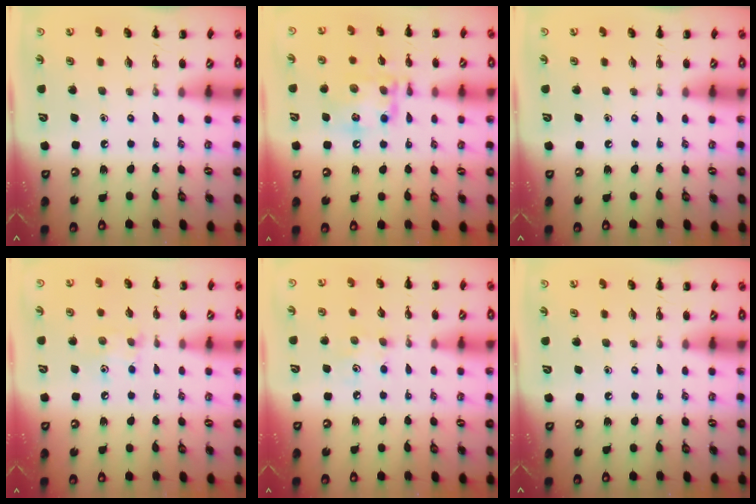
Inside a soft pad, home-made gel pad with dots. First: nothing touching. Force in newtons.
{"total": 14.4, "press": 14.2, "slide": 1.8}
{"total": 0.0}
{"total": 7.6, "press": 7.5, "slide": 1.4}
{"total": 3.9, "press": 3.7, "slide": 1.0}
{"total": 0.0}